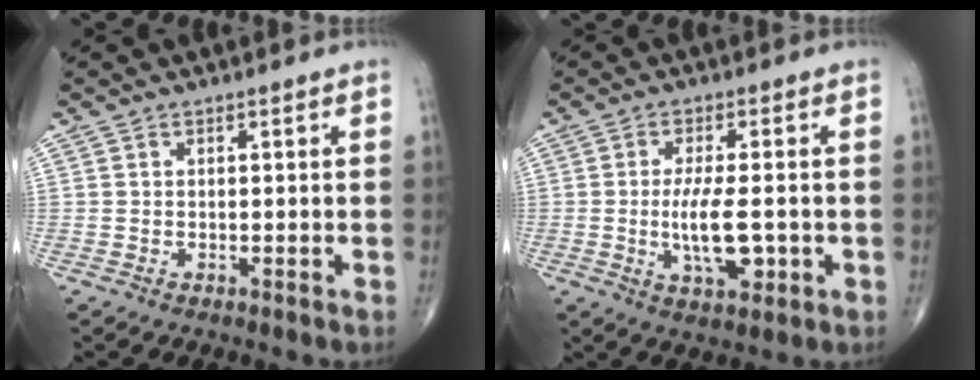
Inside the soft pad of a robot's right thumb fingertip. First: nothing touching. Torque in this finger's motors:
{"motor_torque": [2.44, 2.53, 0.55, -0.55, 0.30]}